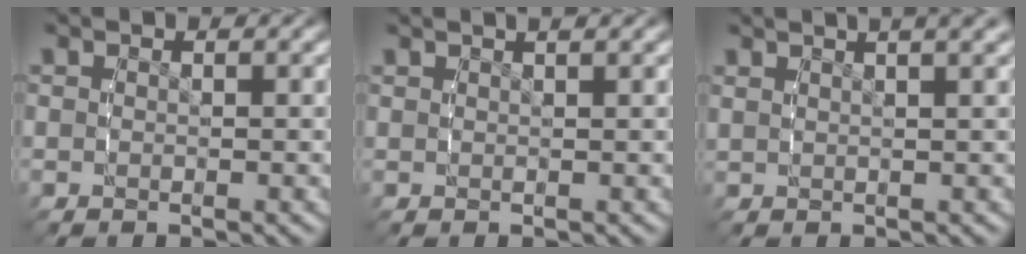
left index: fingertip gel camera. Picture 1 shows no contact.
{"total": 1.9, "force": [1.6, 0.1, 1.0], "torque": [-0.011, 0.007, 0.025]}
{"total": 4.5, "force": [3.0, 1.4, 3.0], "torque": [-0.035, 0.020, 0.044]}